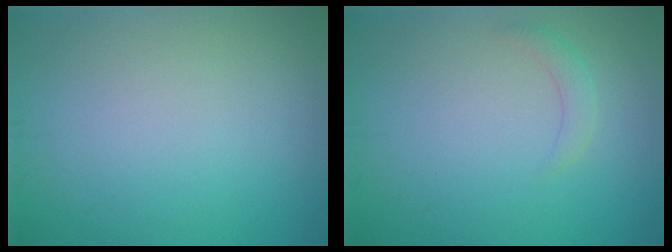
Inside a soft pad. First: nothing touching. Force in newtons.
{"total": 1.3, "press": 1.3, "slide": 0.1}